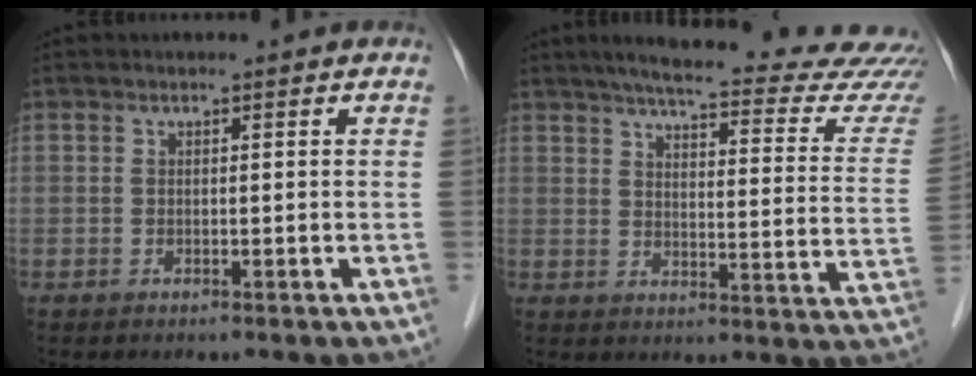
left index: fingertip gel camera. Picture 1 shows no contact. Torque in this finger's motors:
{"motor_torque": [-0.81, -1.11, 0.12, 0.00]}